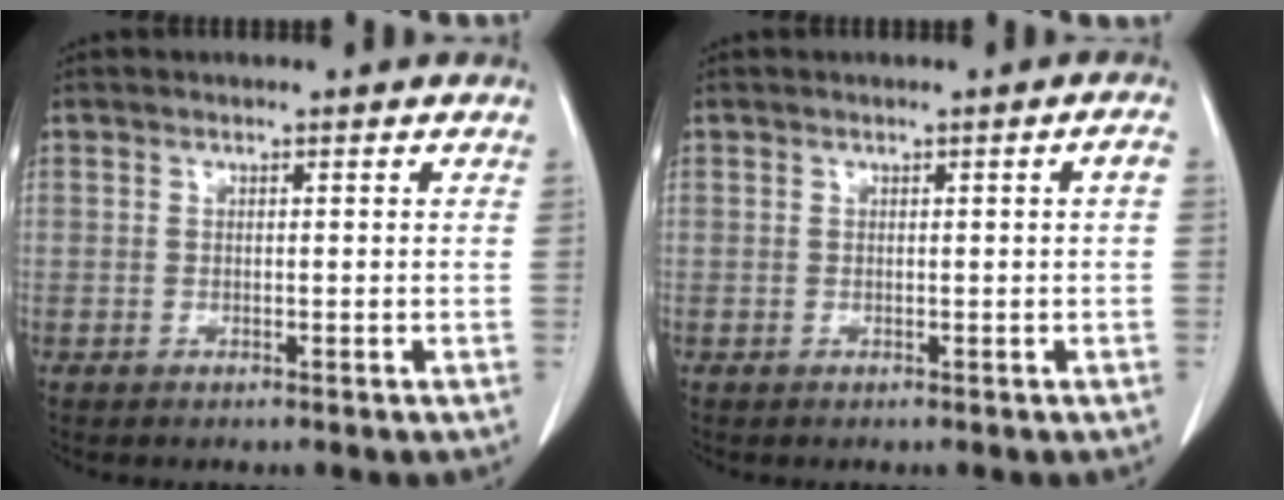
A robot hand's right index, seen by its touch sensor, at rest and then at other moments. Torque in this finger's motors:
{"motor_torque": [0.16, -0.13, 0.01, 0.00]}